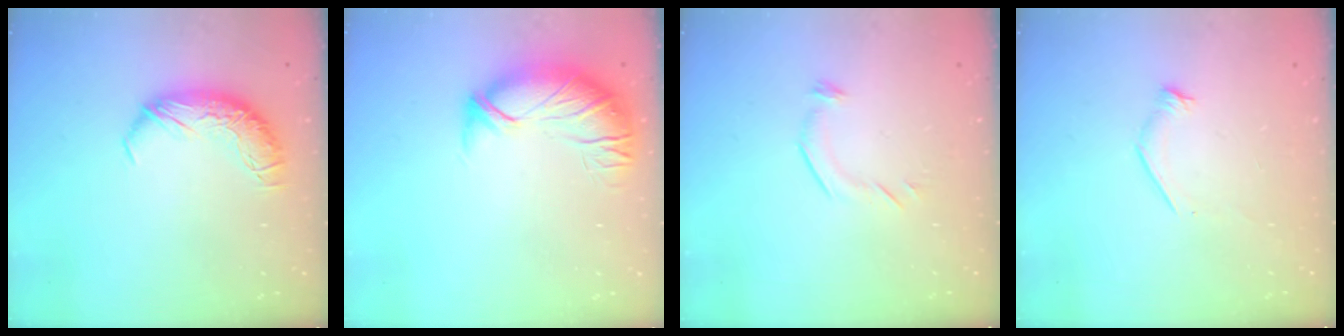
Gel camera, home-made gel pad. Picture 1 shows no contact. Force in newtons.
{"total": 2.7, "press": 1.1, "slide": 2.4}
{"total": 5.0, "press": 4.9, "slide": 0.9}
{"total": 6.3, "press": 6.2, "slide": 1.1}